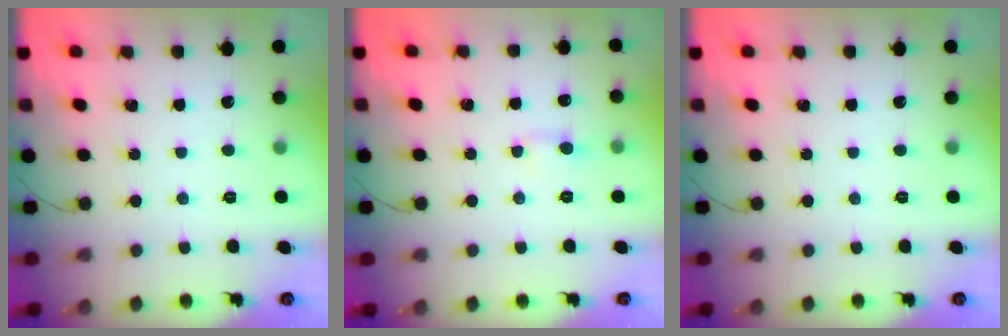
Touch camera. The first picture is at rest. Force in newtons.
{"total": 2.3, "press": 2.0, "slide": 1.3}
{"total": 0.0}